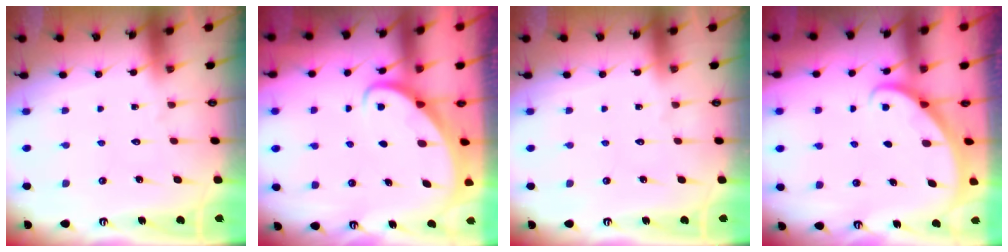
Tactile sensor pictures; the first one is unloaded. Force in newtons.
{"total": 2.2, "press": 2.2, "slide": 0.2}
{"total": 0.0}
{"total": 2.1, "press": 2.1, "slide": 0.1}